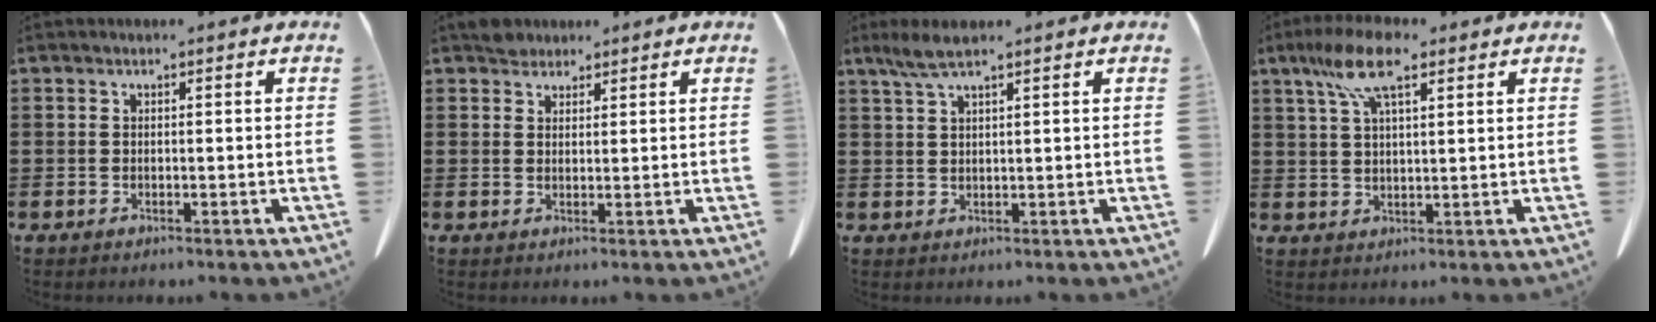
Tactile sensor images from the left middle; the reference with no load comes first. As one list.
[{"total": 2.5, "force": [2.3, 1.1, 0.2], "torque": [-0.001, 0.001, 0.044]}, {"total": 3.6, "force": [2.4, 0.6, 2.6], "torque": [-0.055, 0.002, 0.044]}, {"total": 8.3, "force": [4.8, 2.2, 6.4], "torque": [-0.135, 0.007, 0.085]}]